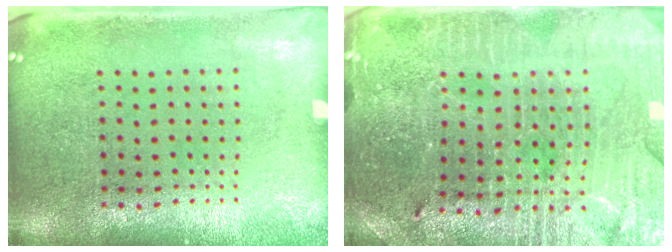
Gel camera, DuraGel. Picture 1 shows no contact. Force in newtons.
{"total": 3.5, "press": 3.4, "slide": 0.6}